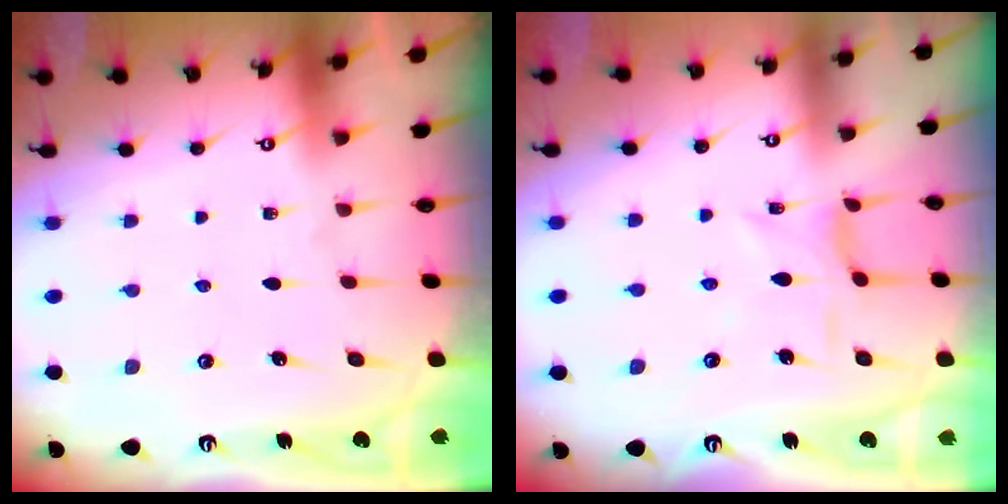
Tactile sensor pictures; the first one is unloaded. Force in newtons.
{"total": 2.8, "press": 2.7, "slide": 0.6}